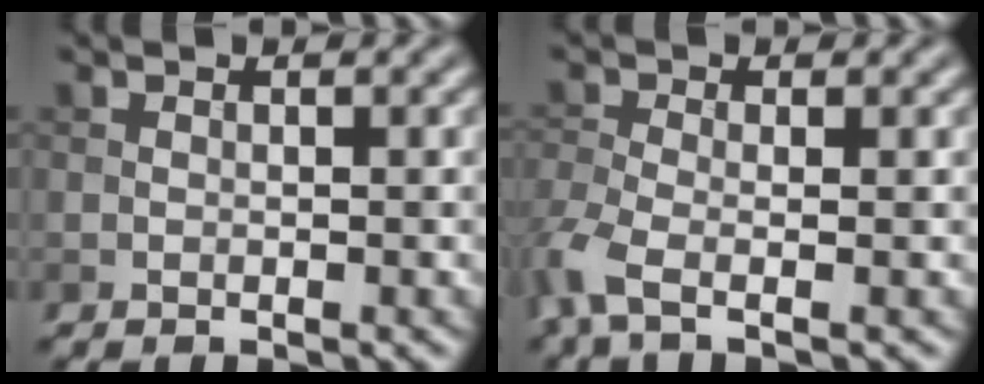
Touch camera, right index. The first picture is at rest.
{"total": 4.2, "force": [-2.1, 1.6, 3.2], "torque": [-0.087, -0.018, -0.053]}